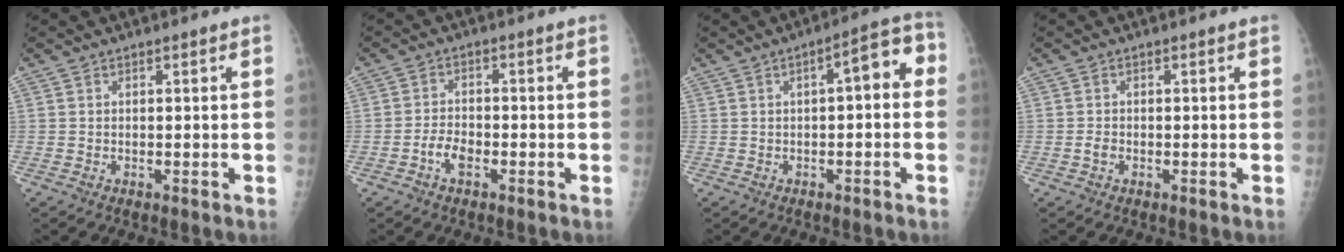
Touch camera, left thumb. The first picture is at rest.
{"total": 3.9, "force": [-1.8, 2.2, 2.6], "torque": [-0.046, 0.015, -0.035]}
{"total": 7.0, "force": [0.3, 2.7, 6.4], "torque": [-0.070, 0.031, -0.003]}
{"total": 1.6, "force": [-0.5, 1.2, 0.9], "torque": [-0.014, 0.002, -0.009]}